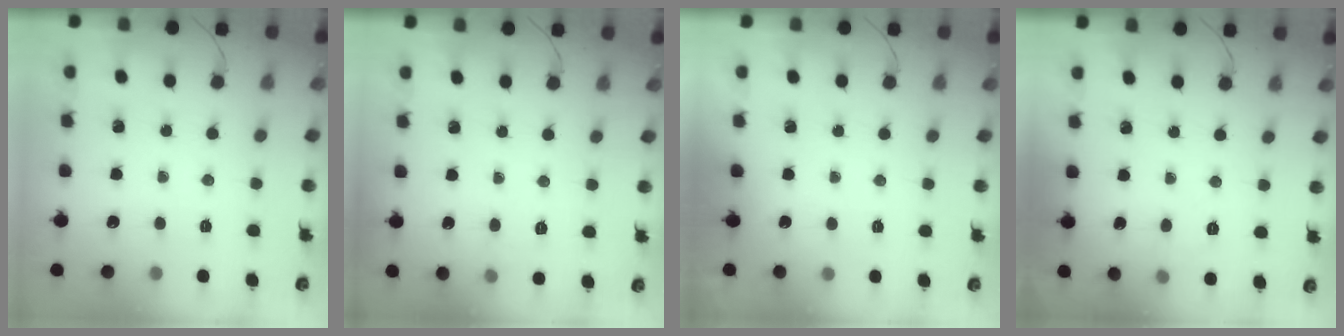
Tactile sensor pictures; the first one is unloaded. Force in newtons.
{"total": 5.8, "press": 5.5, "slide": 1.7}
{"total": 1.9, "press": 1.9, "slide": 0.3}
{"total": 6.5, "press": 6.4, "slide": 1.4}